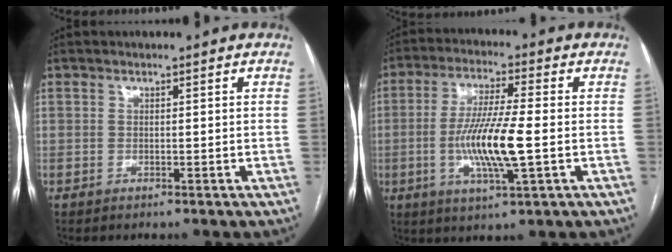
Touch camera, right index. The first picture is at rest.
{"total": 11.6, "force": [-2.0, 0.6, 11.4], "torque": [-0.224, -0.009, -0.041]}